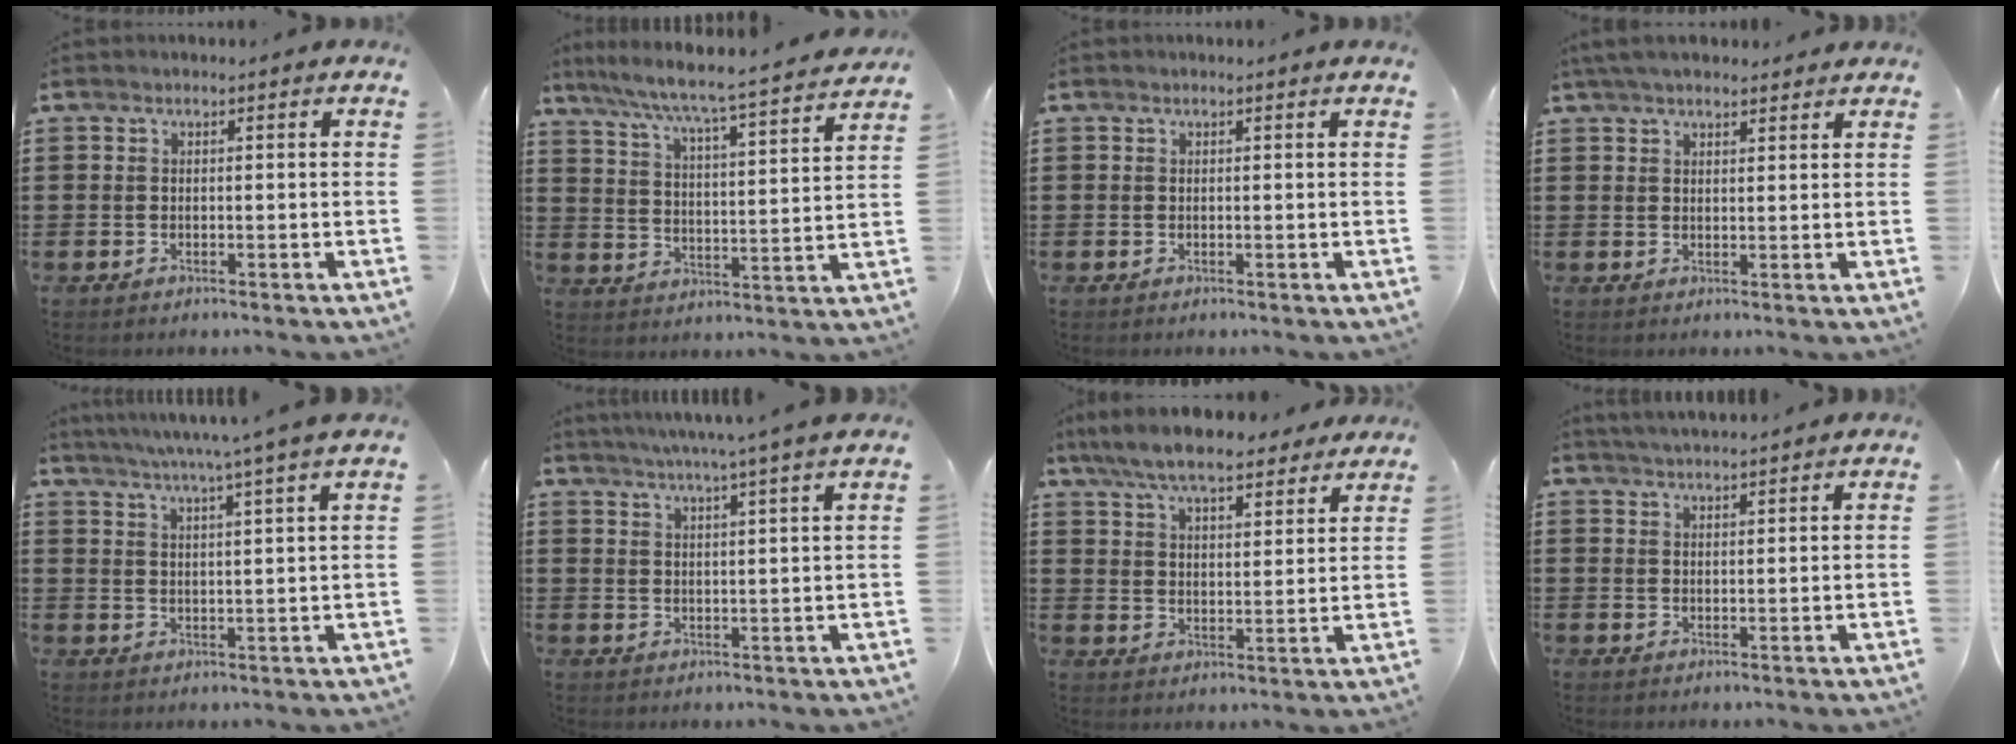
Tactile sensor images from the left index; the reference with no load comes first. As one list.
[{"total": 5.3, "force": [4.8, -0.9, 2.2], "torque": [-0.065, -0.046, 0.069]}, {"total": 0.0}, {"total": 3.7, "force": [3.3, 0.8, 1.5], "torque": [-0.038, 0.000, 0.063]}, {"total": 5.1, "force": [4.2, -1.4, 2.5], "torque": [-0.059, -0.021, 0.068]}, {"total": 4.5, "force": [3.9, -1.2, 2.0], "torque": [-0.049, -0.017, 0.064]}, {"total": 8.1, "force": [7.3, 1.4, 3.2], "torque": [-0.090, -0.023, 0.135]}, {"total": 2.7, "force": [2.6, -0.3, 0.2], "torque": [-0.011, -0.006, 0.050]}]